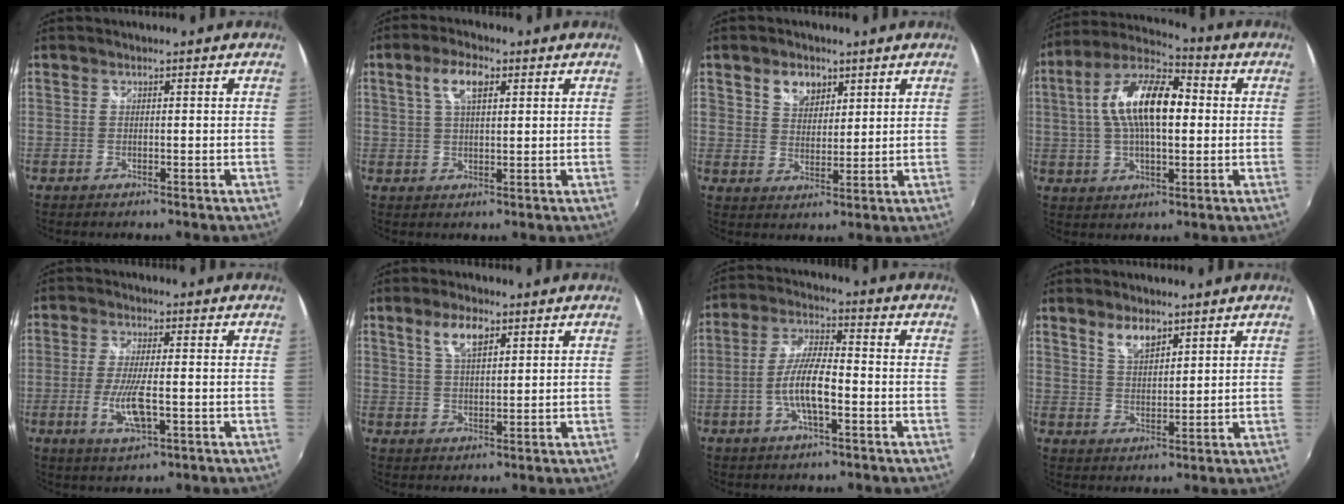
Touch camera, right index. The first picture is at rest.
{"total": 5.7, "force": [2.3, 2.4, 4.6], "torque": [-0.087, 0.013, 0.040]}
{"total": 5.9, "force": [3.3, 4.2, 2.6], "torque": [-0.039, 0.013, 0.060]}
{"total": 15.4, "force": [1.6, 6.9, 13.6], "torque": [-0.253, 0.022, 0.018]}
{"total": 7.4, "force": [-2.1, 1.9, 6.9], "torque": [-0.140, -0.011, -0.039]}
{"total": 5.4, "force": [2.9, 2.2, 3.9], "torque": [-0.072, 0.008, 0.055]}
{"total": 8.4, "force": [-2.8, 2.0, 7.6], "torque": [-0.156, 0.007, -0.051]}
{"total": 4.8, "force": [3.4, 2.1, 2.8], "torque": [-0.047, 0.003, 0.063]}